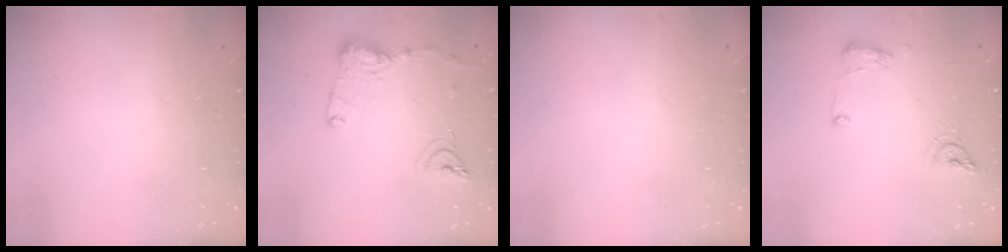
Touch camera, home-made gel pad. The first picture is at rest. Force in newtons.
{"total": 12.7, "press": 12.6, "slide": 1.4}
{"total": 0.8, "press": 0.8, "slide": 0.1}
{"total": 9.6, "press": 9.5, "slide": 1.4}